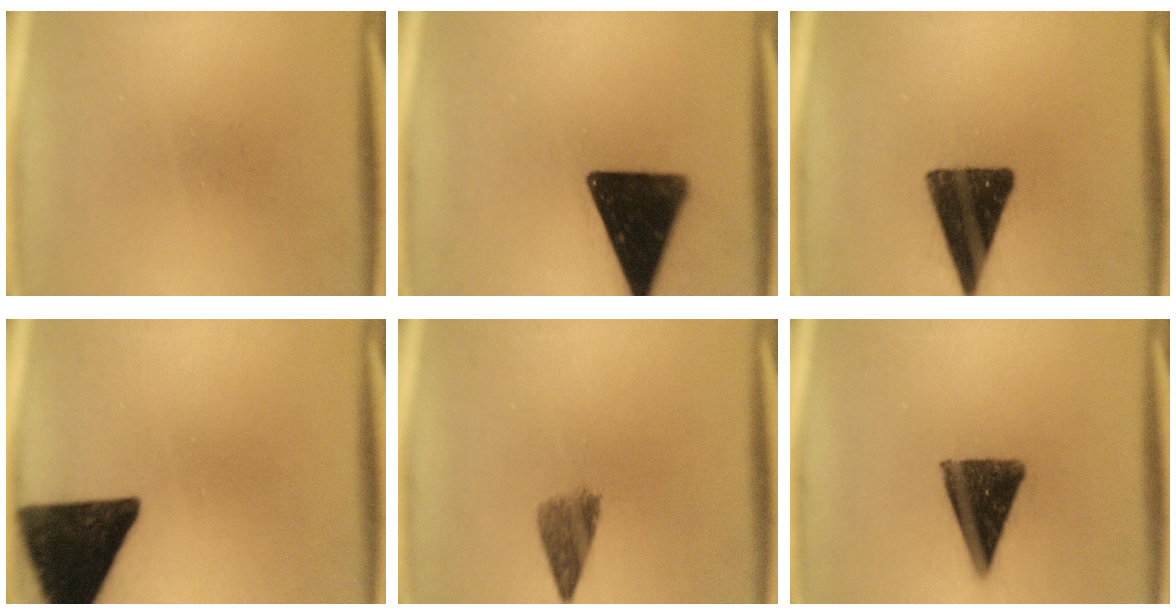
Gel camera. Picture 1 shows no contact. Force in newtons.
{"total": 17.2}
{"total": 15.2}
{"total": 16.4}
{"total": 4.2}
{"total": 12.2}